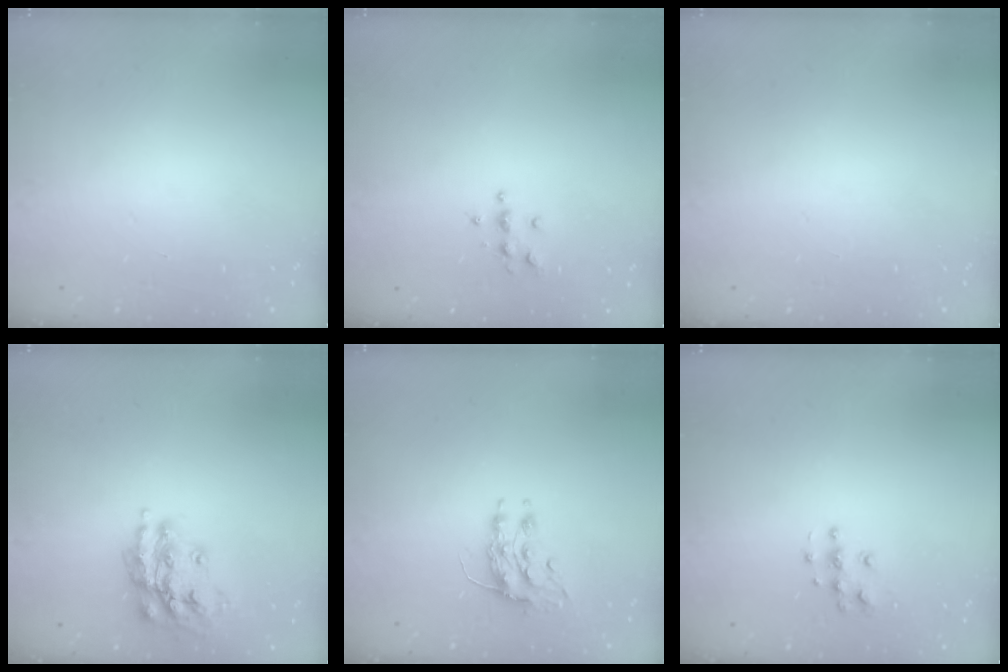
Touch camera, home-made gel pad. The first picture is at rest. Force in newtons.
{"total": 4.5, "press": 4.4, "slide": 0.6}
{"total": 0.0}
{"total": 15.1, "press": 15.0, "slide": 1.0}
{"total": 8.1, "press": 8.1, "slide": 0.7}
{"total": 5.9, "press": 5.9, "slide": 0.1}